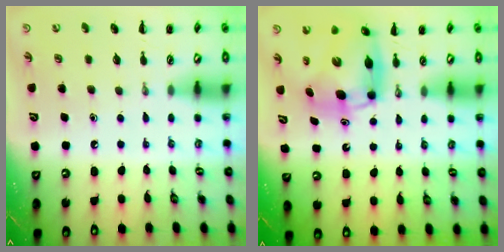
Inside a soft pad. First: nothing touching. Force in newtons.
{"total": 8.4, "press": 8.1, "slide": 2.4}